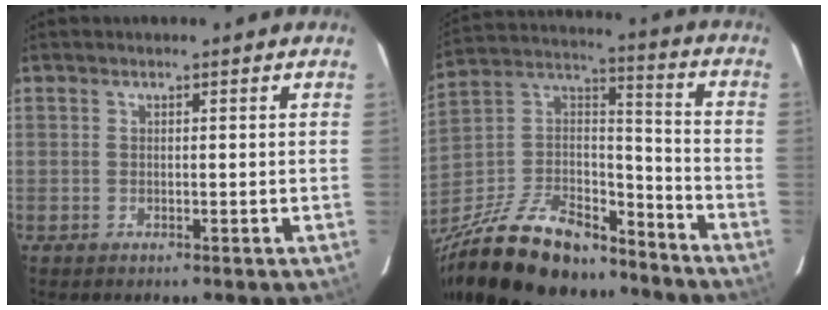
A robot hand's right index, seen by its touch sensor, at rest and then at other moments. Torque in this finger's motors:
{"motor_torque": [0.98, -1.16, 0.71, 0.18]}